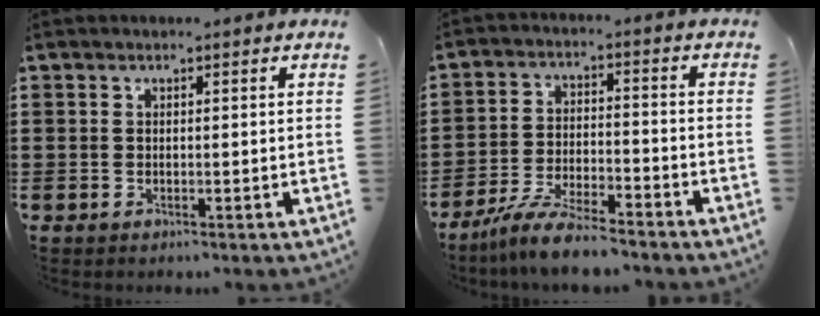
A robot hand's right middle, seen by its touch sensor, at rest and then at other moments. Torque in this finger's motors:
{"motor_torque": [1.75, -0.38, 0.23, 0.15]}